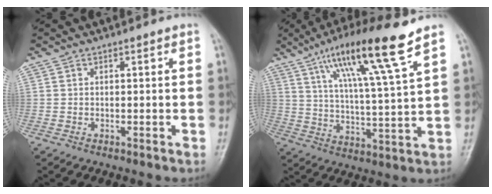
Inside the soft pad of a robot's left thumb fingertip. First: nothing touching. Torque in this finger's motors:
{"motor_torque": [0.72, 0.62, 1.72, -1.04, 0.42]}